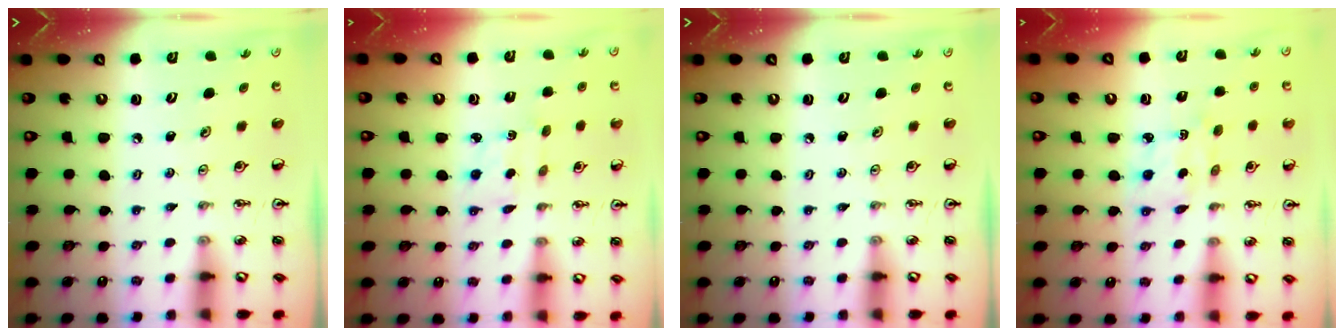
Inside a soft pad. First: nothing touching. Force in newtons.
{"total": 1.6, "press": 1.5, "slide": 0.6}
{"total": 0.0}
{"total": 2.7, "press": 2.7, "slide": 0.0}